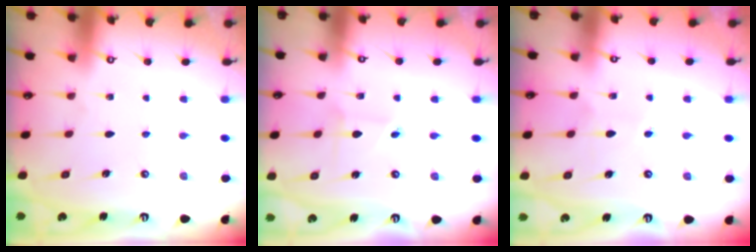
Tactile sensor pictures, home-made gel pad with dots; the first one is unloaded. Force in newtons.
{"total": 1.8, "press": 1.8, "slide": 0.1}
{"total": 4.7, "press": 4.7, "slide": 0.5}